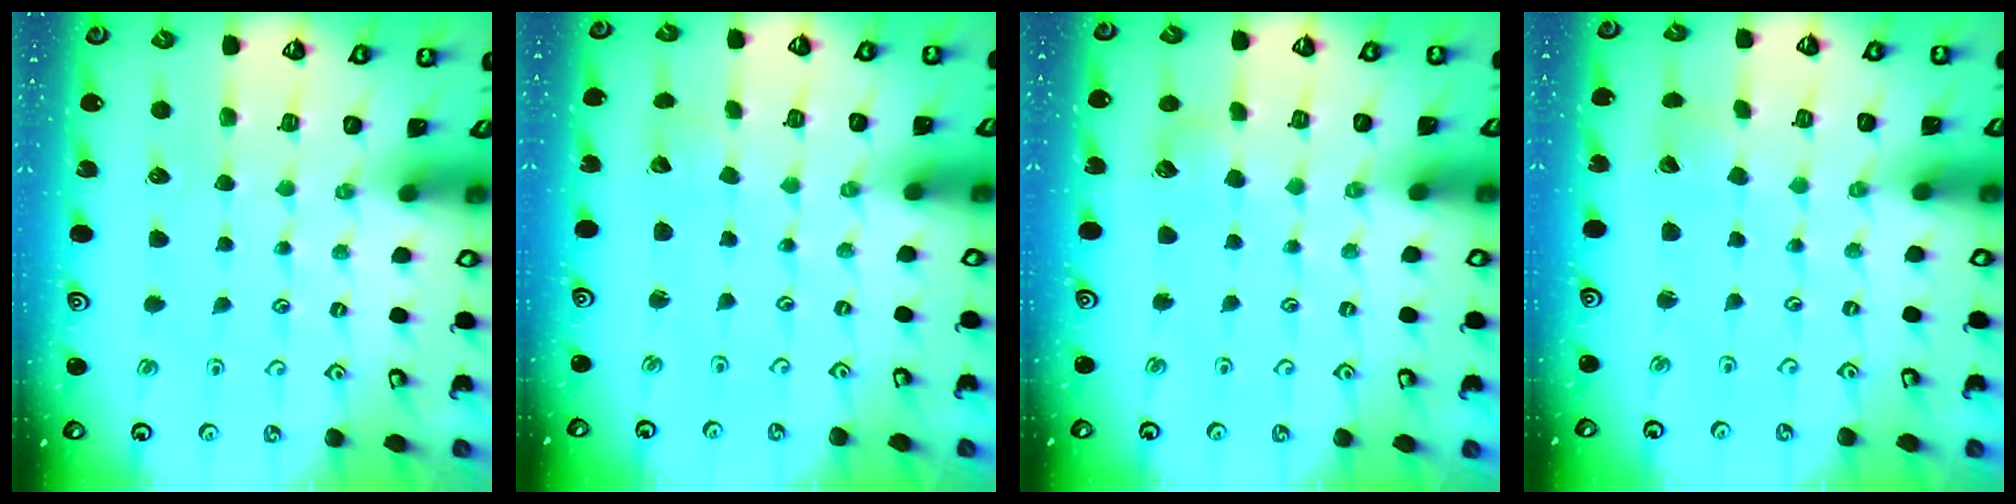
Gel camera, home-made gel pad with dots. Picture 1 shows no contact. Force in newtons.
{"total": 1.8, "press": 1.8, "slide": 0.1}
{"total": 5.4, "press": 5.4, "slide": 0.7}
{"total": 2.1, "press": 2.1, "slide": 0.3}